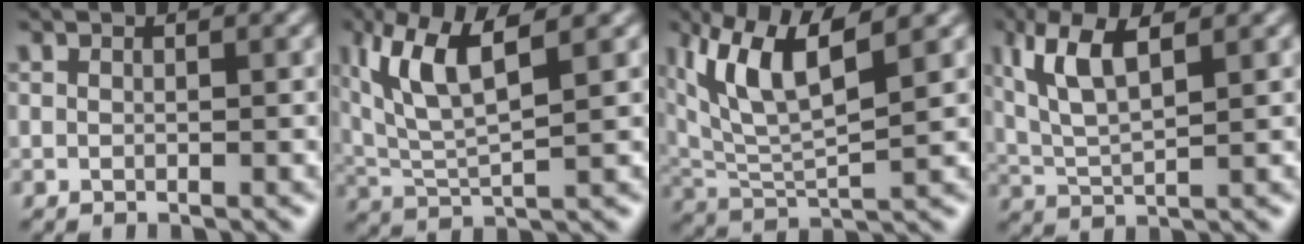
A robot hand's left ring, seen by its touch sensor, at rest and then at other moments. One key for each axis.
{"total": 6.8, "fx": 2.2, "fy": 2.5, "fz": 5.9, "tx": -0.129, "ty": 0.010, "tz": 0.042}
{"total": 7.3, "fx": 3.0, "fy": 2.5, "fz": 6.2, "tx": -0.135, "ty": 0.007, "tz": 0.056}
{"total": 5.9, "fx": 2.0, "fy": 2.4, "fz": 5.0, "tx": -0.106, "ty": 0.014, "tz": 0.038}